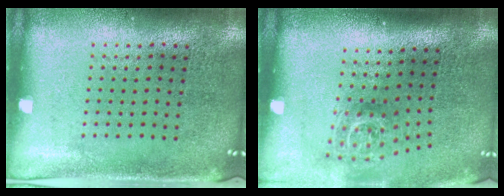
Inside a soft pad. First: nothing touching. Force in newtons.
{"total": 1.8, "press": 1.2, "slide": 1.3}